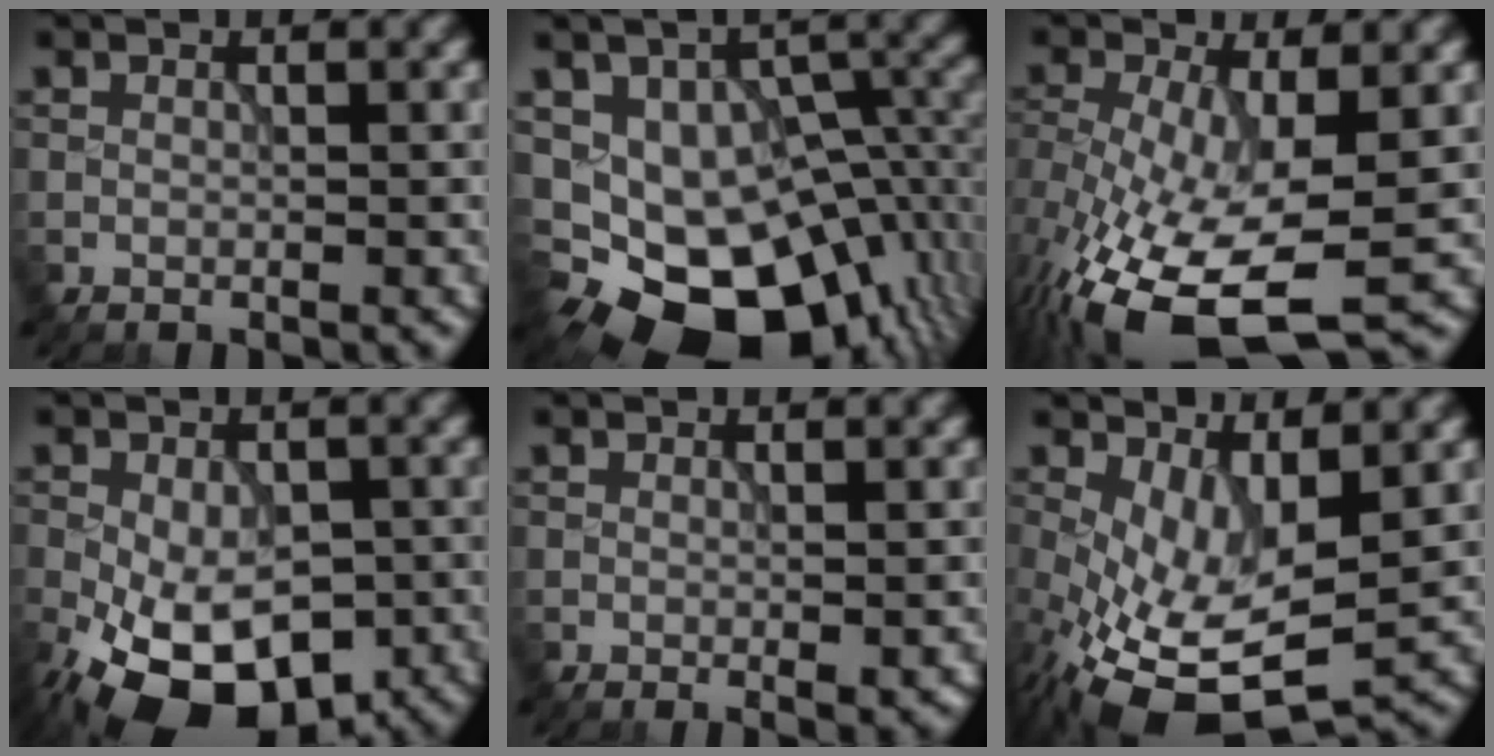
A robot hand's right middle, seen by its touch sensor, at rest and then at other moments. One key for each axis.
{"total": 14.8, "fx": -5.7, "fy": 9.6, "fz": 9.7, "tx": -0.127, "ty": -0.010, "tz": -0.076}
{"total": 11.7, "fx": -4.6, "fy": 4.9, "fz": 9.5, "tx": -0.199, "ty": -0.038, "tz": -0.072}
{"total": 13.3, "fx": -6.0, "fy": 7.3, "fz": 9.3, "tx": -0.159, "ty": -0.040, "tz": -0.084}
{"total": 1.2, "fx": -0.4, "fy": 0.2, "fz": 1.1, "tx": -0.016, "ty": -0.004, "tz": -0.005}
{"total": 8.5, "fx": -2.1, "fy": 3.8, "fz": 7.3, "tx": -0.152, "ty": -0.023, "tz": -0.025}